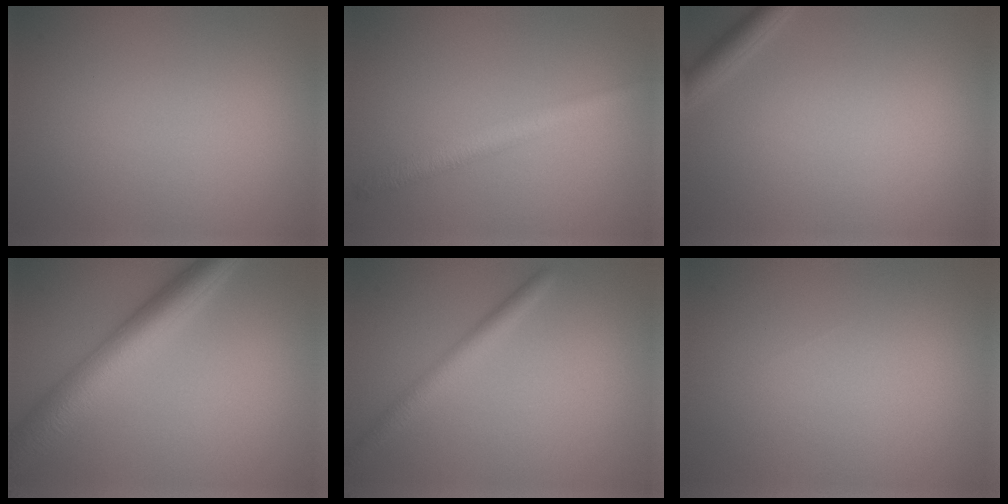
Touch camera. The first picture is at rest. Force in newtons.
{"total": 2.4, "press": 2.4, "slide": 0.0}
{"total": 1.7, "press": 1.7, "slide": 0.1}
{"total": 6.5, "press": 6.5, "slide": 0.1}
{"total": 2.3, "press": 2.3, "slide": 0.0}
{"total": 0.0}